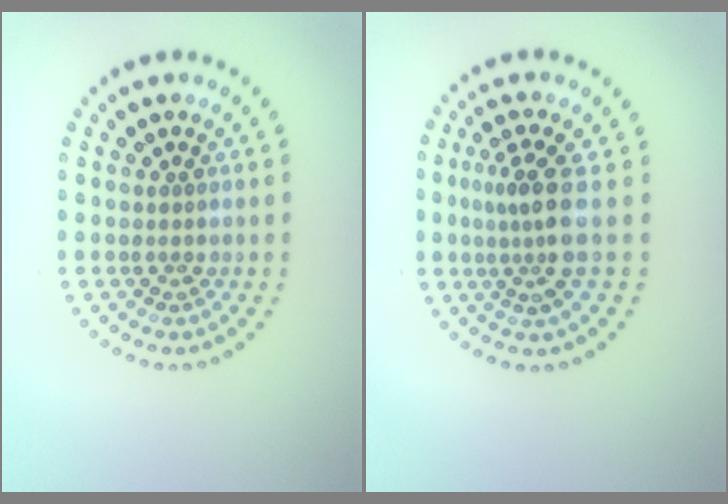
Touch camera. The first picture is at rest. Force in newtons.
{"total": 3.4, "press": 2.3, "slide": 2.5}